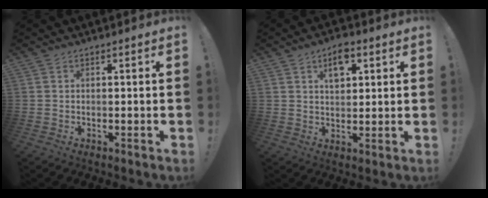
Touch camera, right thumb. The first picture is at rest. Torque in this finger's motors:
{"motor_torque": [0.00, 0.02, 0.01, 0.09, 0.10]}